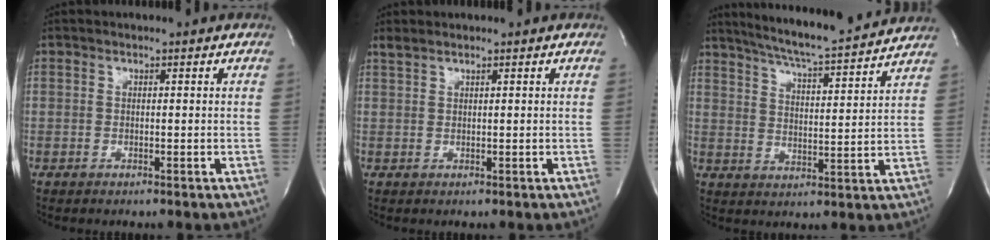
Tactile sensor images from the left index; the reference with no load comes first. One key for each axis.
{"total": 0.9, "fx": 0.8, "fy": -0.1, "fz": 0.4, "tx": -0.023, "ty": 0.009, "tz": 0.024}
{"total": 16.1, "fx": 14.6, "fy": 0.4, "fz": 6.8, "tx": -0.117, "ty": -0.003, "tz": 0.208}